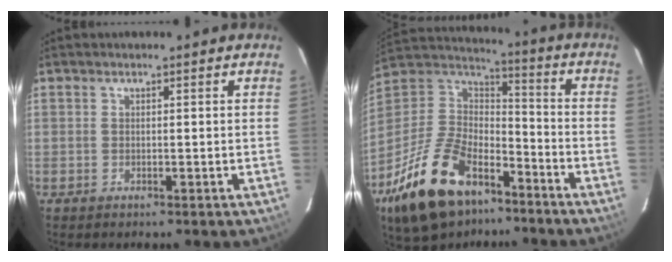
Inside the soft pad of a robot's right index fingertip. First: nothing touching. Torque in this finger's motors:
{"motor_torque": [1.07, -1.07, 0.95, 0.21]}